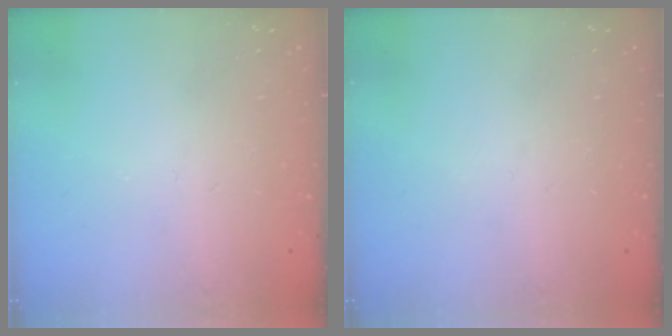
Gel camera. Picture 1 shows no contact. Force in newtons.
{"total": 0.0}